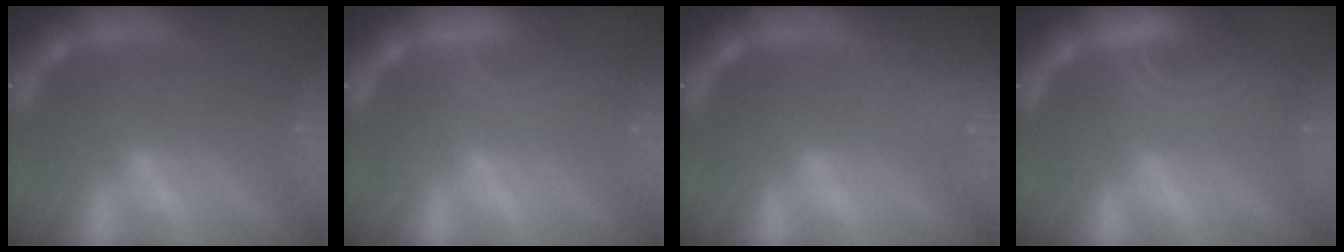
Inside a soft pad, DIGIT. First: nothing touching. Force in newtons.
{"total": 2.4}
{"total": 5.6}
{"total": 4.5}